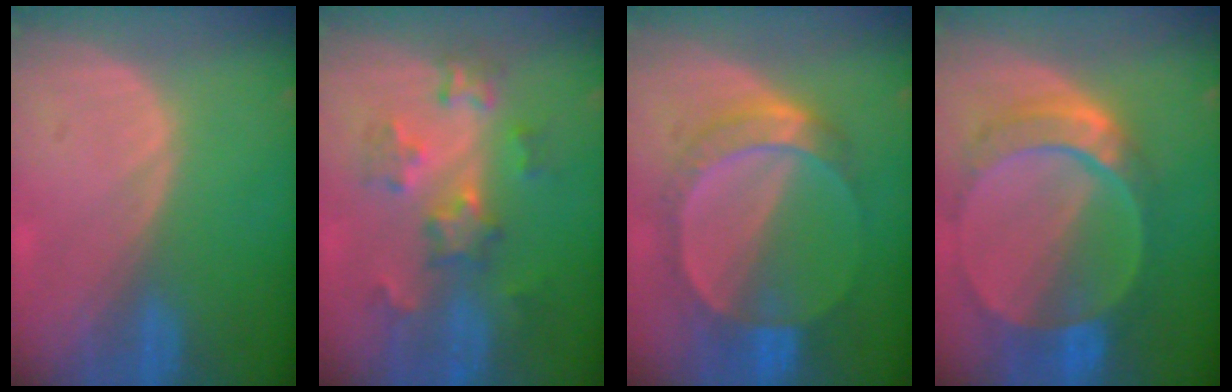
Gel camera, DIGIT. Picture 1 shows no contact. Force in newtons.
{"total": 6.7, "press": 6.7, "slide": 0.6}
{"total": 7.1, "press": 7.0, "slide": 0.5}
{"total": 9.6, "press": 8.3, "slide": 4.8}